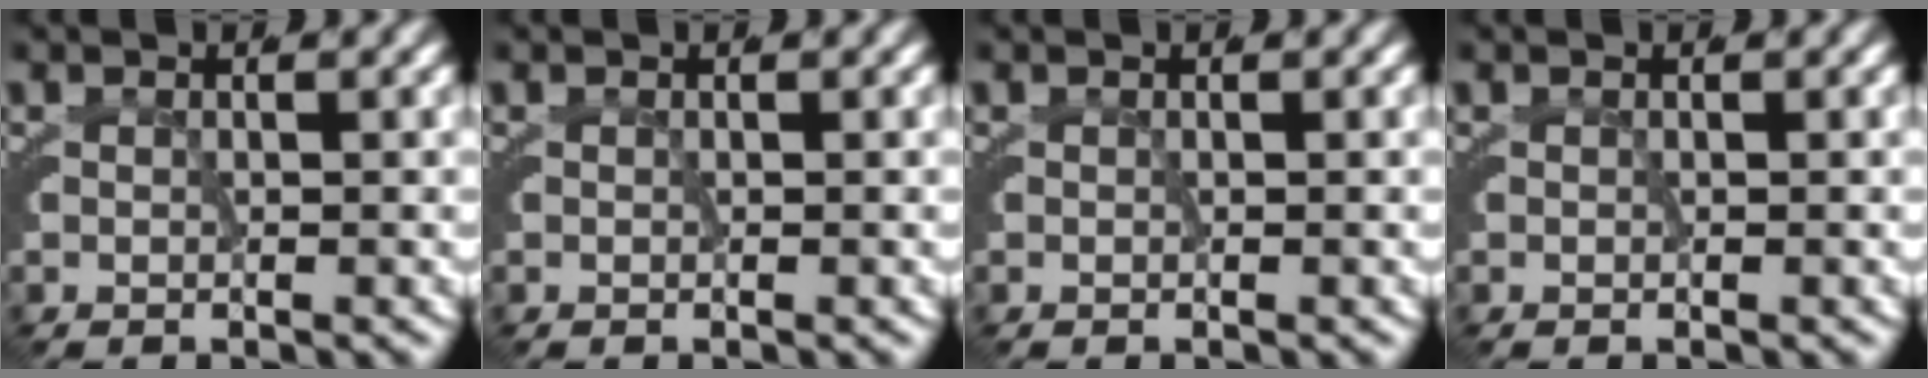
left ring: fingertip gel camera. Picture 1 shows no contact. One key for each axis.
{"total": 0.0}
{"total": 0.0}
{"total": 0.0}